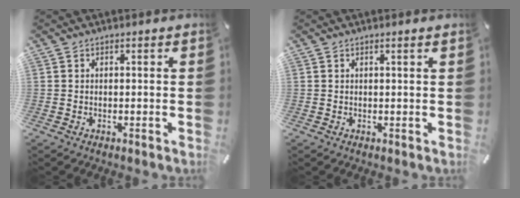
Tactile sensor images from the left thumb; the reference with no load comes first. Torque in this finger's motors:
{"motor_torque": [-0.29, -0.09, -0.09, 0.14, 0.07]}